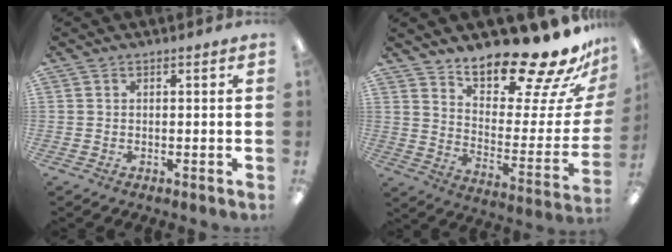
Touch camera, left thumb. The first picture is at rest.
{"total": 19.3, "force": [16.8, 4.6, 8.2], "torque": [-0.113, -0.137, 0.276]}